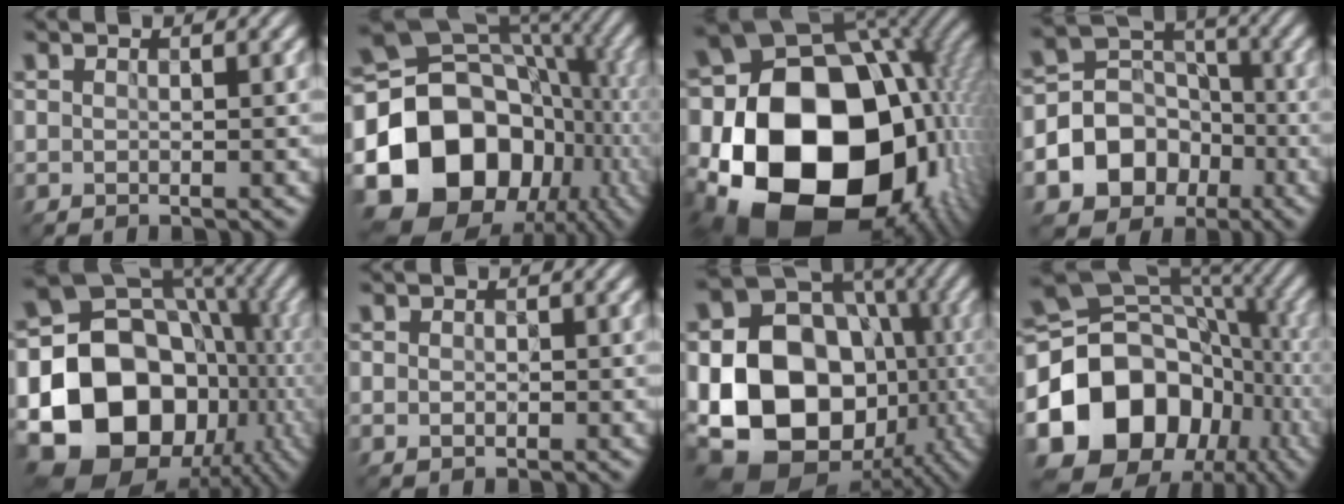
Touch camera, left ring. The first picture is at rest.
{"total": 18.2, "force": [-5.5, 14.3, 9.8], "torque": [-0.196, -0.015, -0.096]}
{"total": 22.5, "force": [-4.9, 17.1, 13.8], "torque": [-0.290, -0.062, -0.055]}
{"total": 9.9, "force": [-4.2, 8.3, 3.5], "torque": [-0.058, -0.006, -0.096]}
{"total": 20.0, "force": [-5.3, 16.2, 10.4], "torque": [-0.184, -0.016, -0.094]}
{"total": 1.0, "force": [-0.3, 0.8, 0.6], "torque": [-0.008, -0.002, -0.004]}
{"total": 19.6, "force": [-3.8, 15.5, 11.4], "torque": [-0.200, -0.018, -0.066]}
{"total": 15.9, "force": [-5.1, 12.5, 8.4], "torque": [-0.157, -0.009, -0.093]}